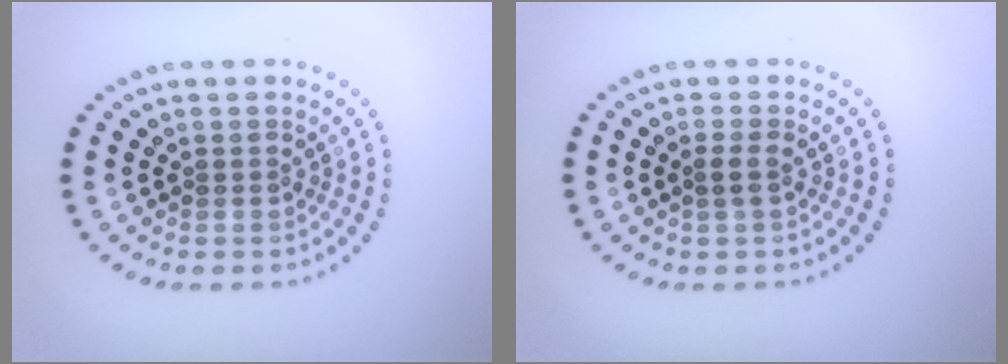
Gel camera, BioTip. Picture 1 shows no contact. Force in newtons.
{"total": 1.0, "press": 0.9, "slide": 0.4}